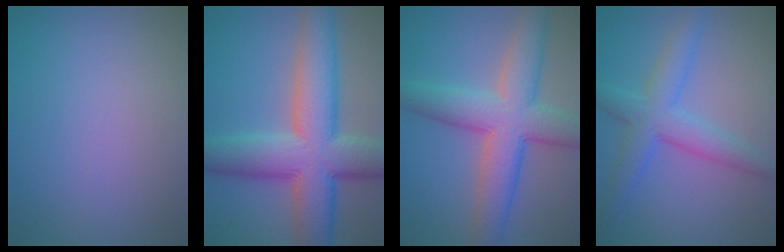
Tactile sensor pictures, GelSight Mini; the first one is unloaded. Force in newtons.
{"total": 11.1, "press": 11.1, "slide": 0.4}
{"total": 8.3, "press": 8.3, "slide": 0.2}
{"total": 3.5, "press": 3.5, "slide": 0.3}